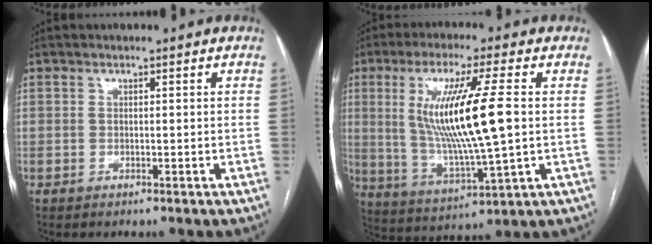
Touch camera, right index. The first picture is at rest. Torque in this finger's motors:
{"motor_torque": [1.07, 0.32, 1.05, 0.21]}